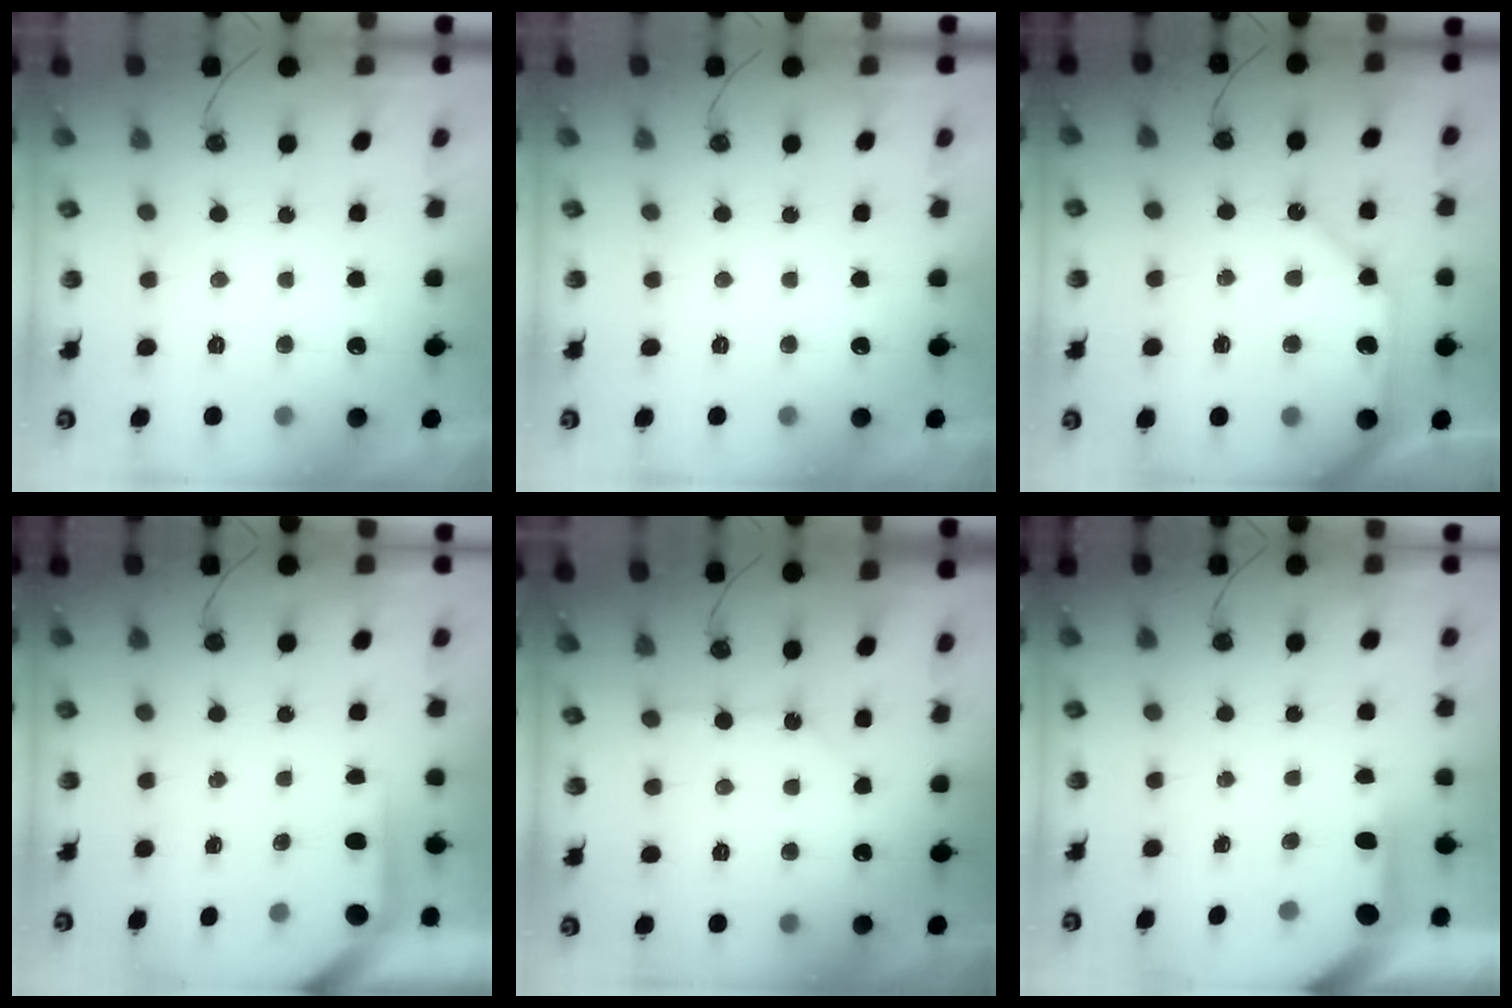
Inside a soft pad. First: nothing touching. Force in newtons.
{"total": 0.0}
{"total": 12.4, "press": 12.3, "slide": 1.6}
{"total": 3.6, "press": 3.6, "slide": 0.4}
{"total": 1.2, "press": 1.2, "slide": 0.2}
{"total": 4.0, "press": 4.0, "slide": 0.4}